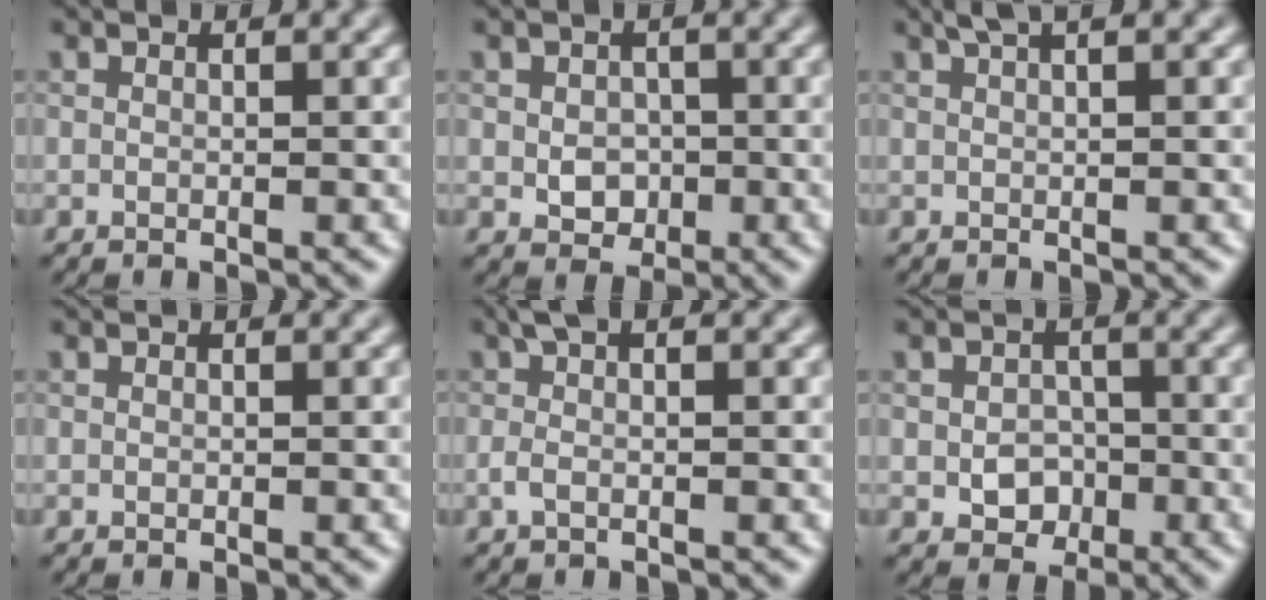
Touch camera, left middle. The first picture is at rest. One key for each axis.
{"total": 2.4, "fx": -0.2, "fy": 2.0, "fz": 1.3, "tx": -0.022, "ty": -0.003, "tz": -0.006}
{"total": 2.0, "fx": 1.2, "fy": 0.5, "fz": 1.5, "tx": -0.021, "ty": 0.003, "tz": 0.015}
{"total": 0.0}
{"total": 2.0, "fx": 0.2, "fy": 0.7, "fz": 1.9, "tx": -0.043, "ty": 0.009, "tz": -0.003}
{"total": 3.0, "fx": -0.7, "fy": 2.4, "fz": 1.6, "tx": -0.022, "ty": -0.003, "tz": -0.012}